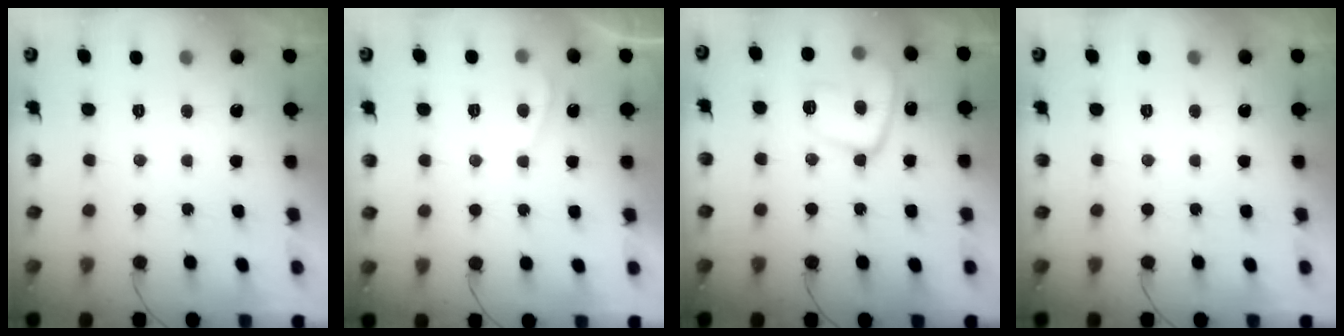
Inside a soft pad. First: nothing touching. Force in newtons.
{"total": 0.7, "press": 0.5, "slide": 0.4}
{"total": 12.6, "press": 12.5, "slide": 1.2}
{"total": 0.0}